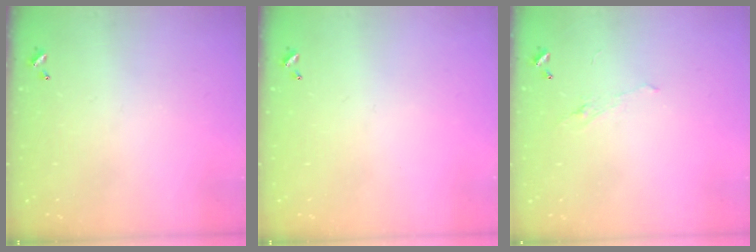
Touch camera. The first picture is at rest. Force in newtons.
{"total": 0.0}
{"total": 2.2, "press": 2.1, "slide": 0.8}